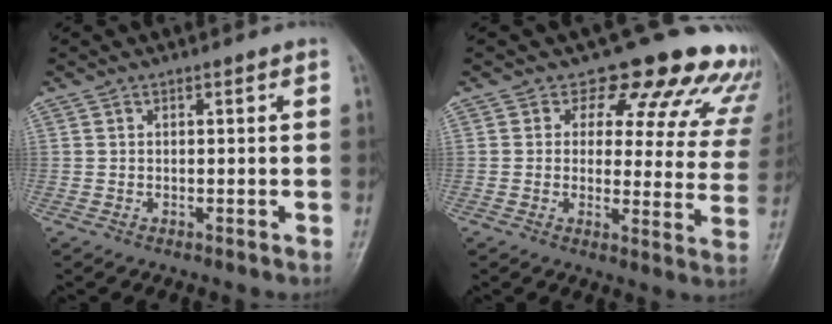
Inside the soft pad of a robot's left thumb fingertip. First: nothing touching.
{"total": 17.0, "force": [14.1, 7.3, 6.0], "torque": [-0.012, -0.088, 0.139]}